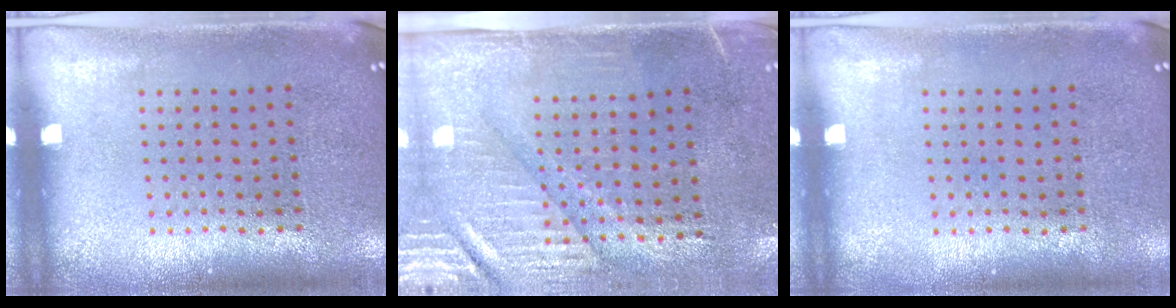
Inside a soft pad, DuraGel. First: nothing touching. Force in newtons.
{"total": 3.1, "press": 2.6, "slide": 1.6}
{"total": 0.0}